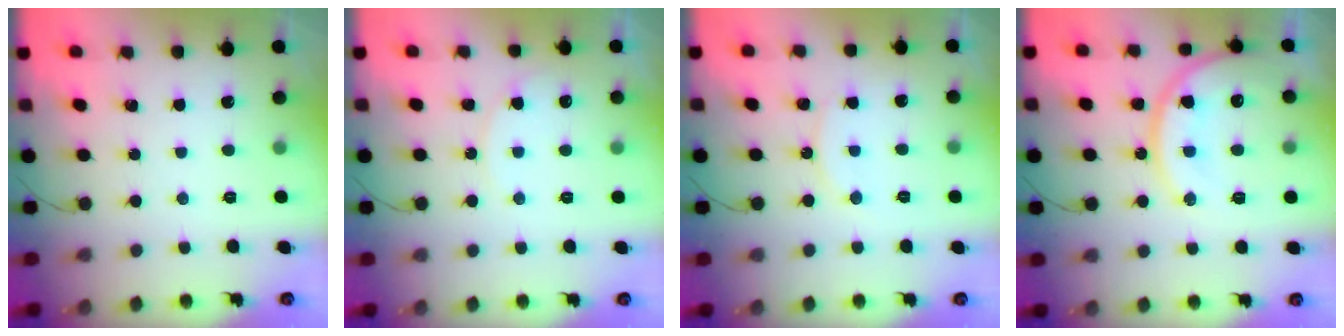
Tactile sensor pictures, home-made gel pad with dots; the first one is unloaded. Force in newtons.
{"total": 4.7, "press": 4.6, "slide": 0.5}
{"total": 7.9, "press": 7.9, "slide": 0.4}
{"total": 15.7, "press": 15.7, "slide": 1.4}